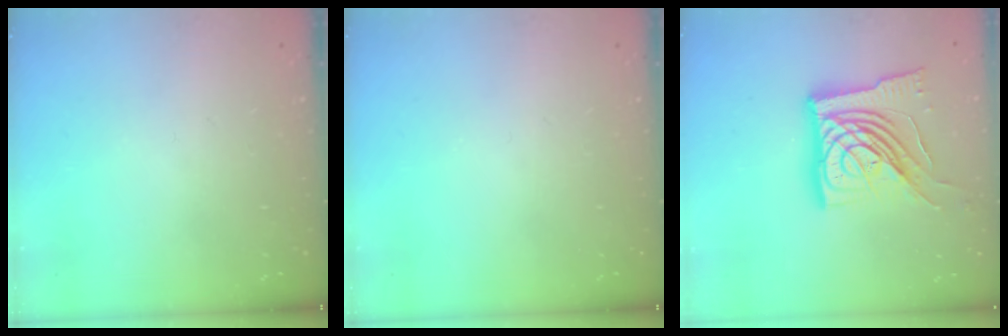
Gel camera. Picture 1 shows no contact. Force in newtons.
{"total": 0.0}
{"total": 19.1, "press": 19.0, "slide": 1.8}